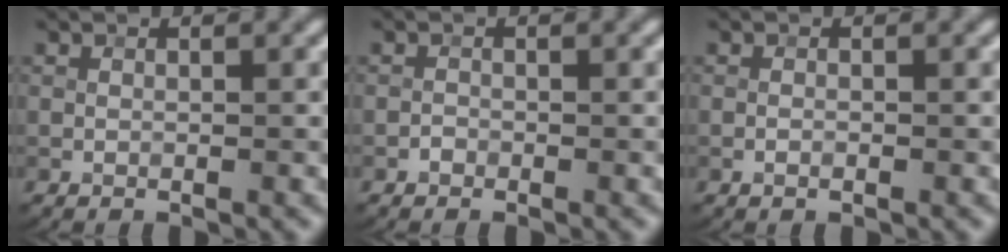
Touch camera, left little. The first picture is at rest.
{"total": 0.5, "force": [-0.3, 0.4, 0.1], "torque": [0.000, 0.000, -0.007]}
{"total": 0.7, "force": [-0.3, 0.3, 0.6], "torque": [-0.010, 0.001, -0.006]}